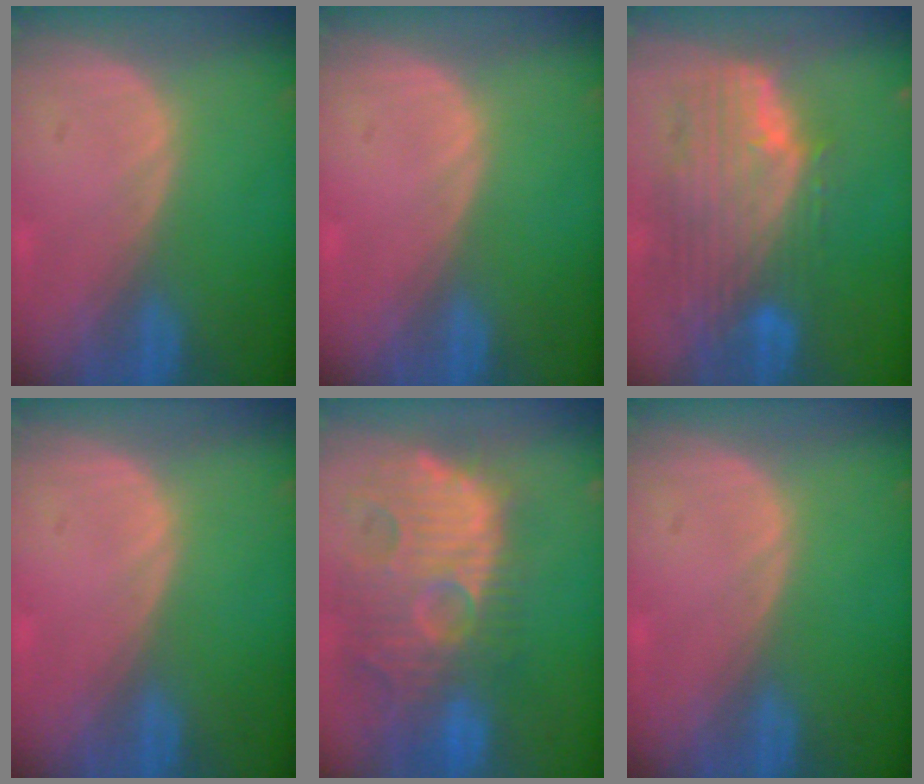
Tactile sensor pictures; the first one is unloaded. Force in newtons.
{"total": 0.0}
{"total": 11.3, "press": 9.6, "slide": 5.8}
{"total": 0.0}
{"total": 14.4, "press": 12.5, "slide": 7.1}
{"total": 0.0}